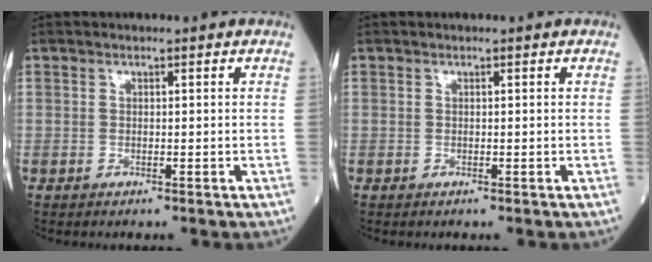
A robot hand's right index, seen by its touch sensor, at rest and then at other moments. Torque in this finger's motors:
{"motor_torque": [0.00, 0.00, -0.03, -0.01]}